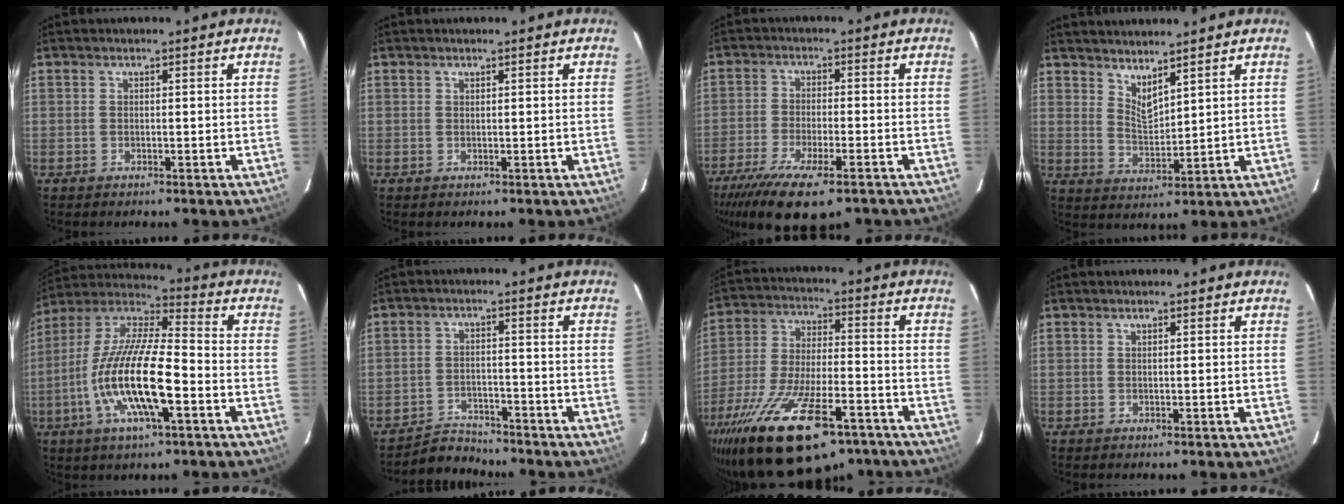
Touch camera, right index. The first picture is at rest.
{"total": 0.0}
{"total": 15.8, "force": [-11.1, 4.5, 10.4], "torque": [-0.218, -0.055, -0.186]}
{"total": 5.0, "force": [4.2, 1.1, 2.4], "torque": [-0.039, -0.010, 0.077]}
{"total": 18.5, "force": [-5.9, 4.7, 16.9], "torque": [-0.335, -0.013, -0.121]}
{"total": 4.9, "force": [-4.7, 1.2, -0.5], "torque": [-0.004, 0.014, -0.082]}
{"total": 27.2, "force": [-18.2, 10.0, 17.6], "torque": [-0.348, -0.051, -0.286]}
{"total": 0.0}